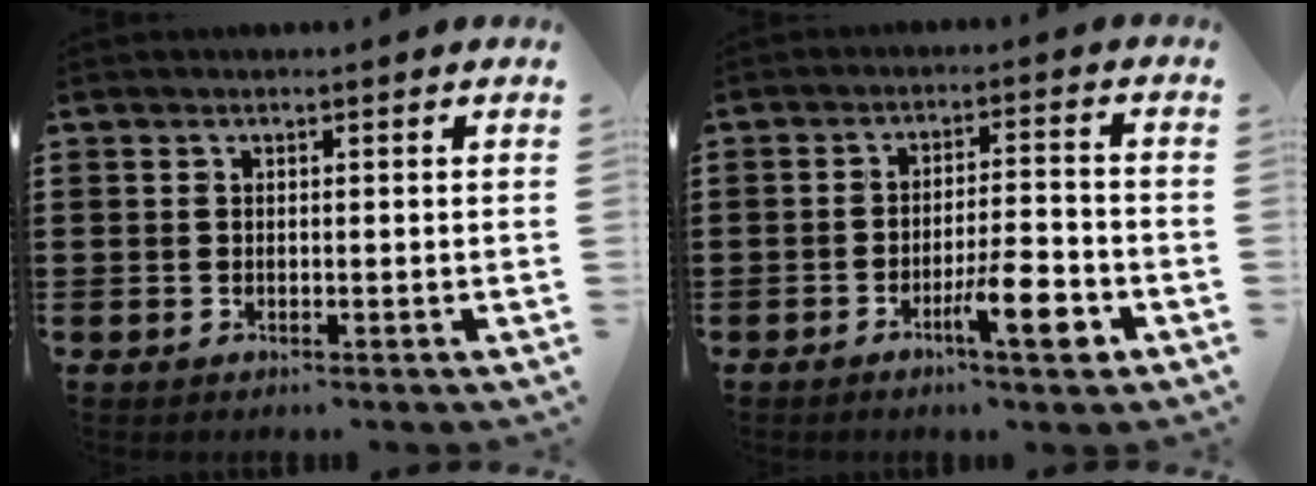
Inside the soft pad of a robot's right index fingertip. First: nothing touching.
{"total": 7.6, "force": [-4.0, 1.4, 6.3], "torque": [-0.108, -0.002, -0.068]}